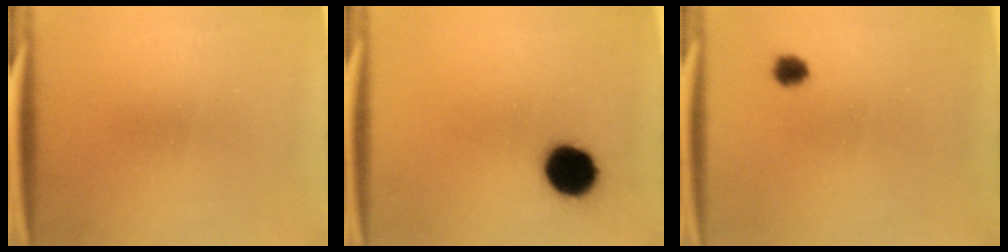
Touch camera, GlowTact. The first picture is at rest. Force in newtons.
{"total": 10.0}
{"total": 2.1}